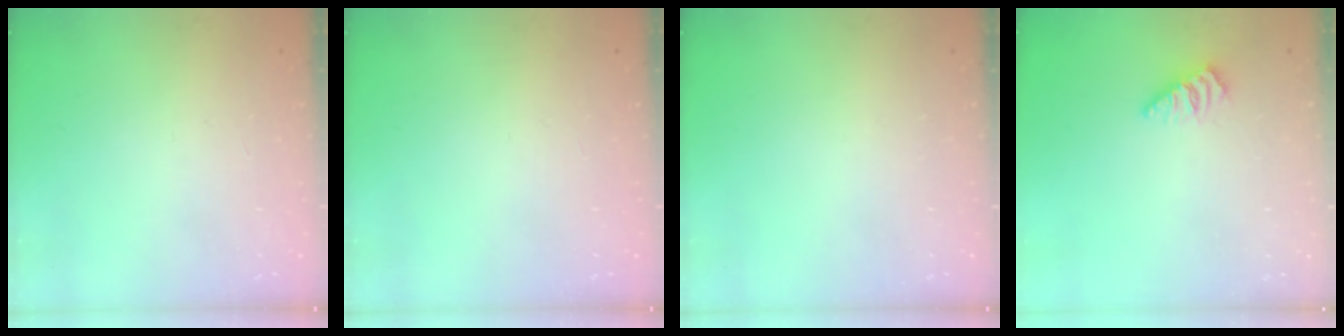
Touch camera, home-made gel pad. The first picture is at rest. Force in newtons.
{"total": 0.0}
{"total": 0.0}
{"total": 0.0}